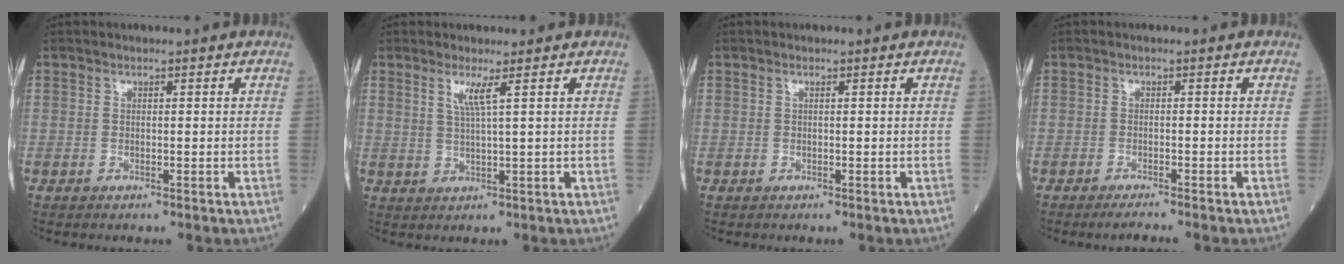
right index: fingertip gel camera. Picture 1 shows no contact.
{"total": 2.8, "force": [1.3, -0.6, 2.4], "torque": [-0.051, -0.006, 0.028]}
{"total": 0.0}
{"total": 2.0, "force": [-1.6, -0.3, 1.1], "torque": [-0.021, -0.003, -0.030]}